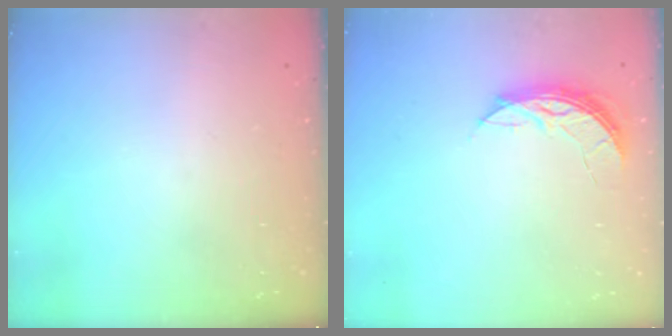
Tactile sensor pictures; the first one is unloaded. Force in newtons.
{"total": 6.1, "press": 6.1, "slide": 0.4}